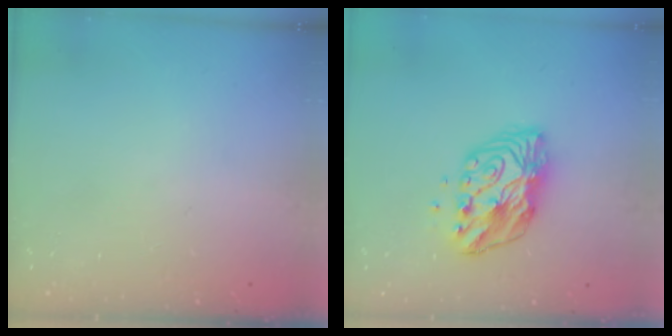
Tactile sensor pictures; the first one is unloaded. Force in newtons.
{"total": 11.2, "press": 11.2, "slide": 0.9}